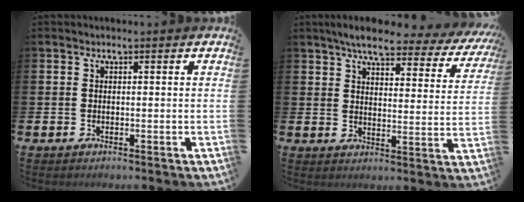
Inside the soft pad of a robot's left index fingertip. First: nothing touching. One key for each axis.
{"total": 6.1, "fx": 5.3, "fy": 1.2, "fz": 2.7, "tx": -0.061, "ty": -0.031, "tz": 0.085}